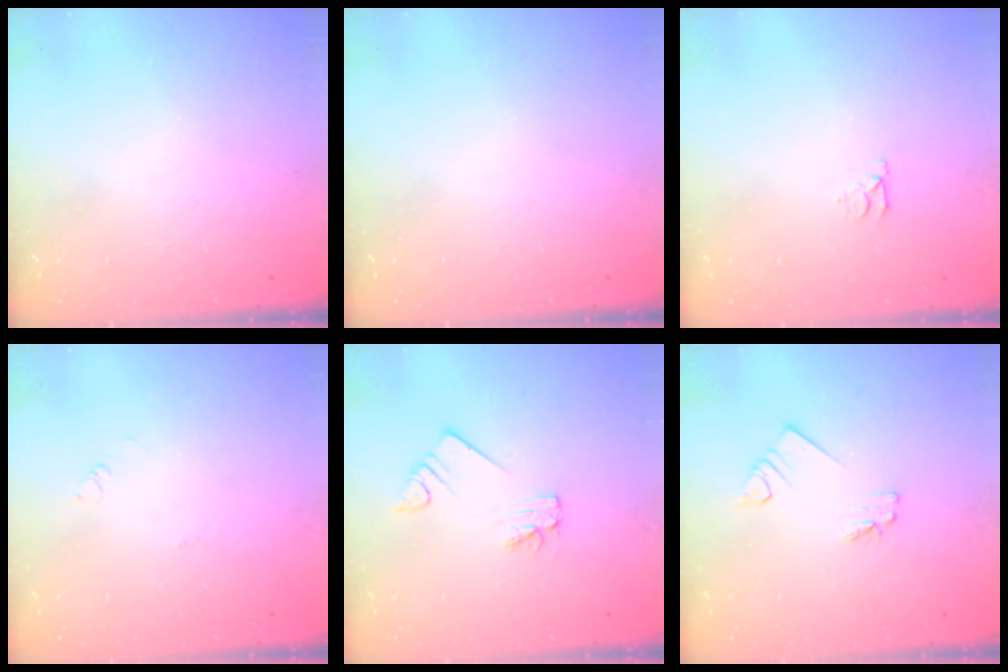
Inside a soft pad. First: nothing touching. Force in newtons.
{"total": 0.0}
{"total": 3.1, "press": 3.1, "slide": 0.3}
{"total": 1.7, "press": 1.7, "slide": 0.2}
{"total": 1.9, "press": 1.9, "slide": 0.2}
{"total": 1.7, "press": 1.7, "slide": 0.1}